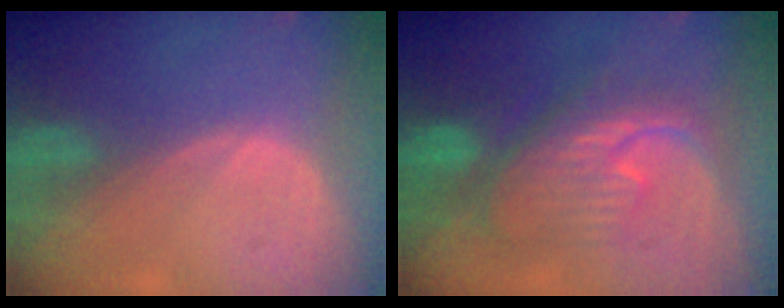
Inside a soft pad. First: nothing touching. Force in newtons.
{"total": 9.4, "press": 9.4, "slide": 0.6}